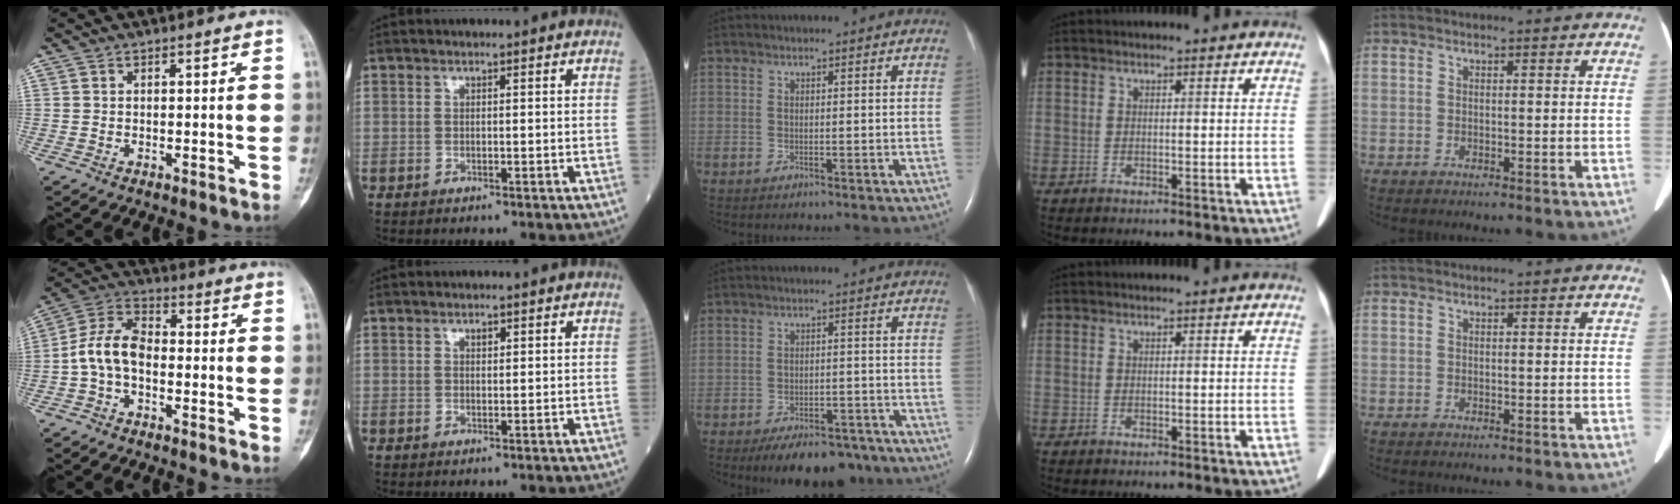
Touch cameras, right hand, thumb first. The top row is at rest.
{"thumb": {"total": 8.7, "force": [-1.6, 5.4, 6.7], "torque": [-0.126, 0.033, -0.043]}, "index": {"total": 0.9, "force": [0.6, 0.4, 0.6], "torque": [-0.009, -0.003, 0.008]}, "middle": {"total": 10.8, "force": [-8.5, 4.6, 4.7], "torque": [-0.056, 0.006, -0.118]}}